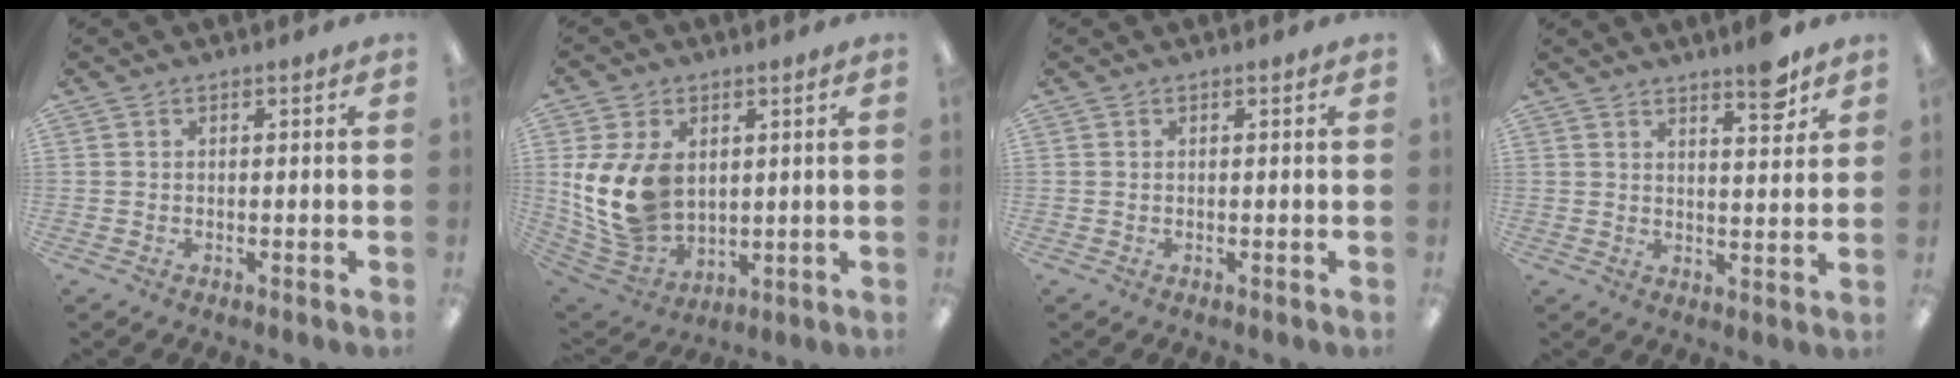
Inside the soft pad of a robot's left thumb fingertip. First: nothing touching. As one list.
[{"total": 15.1, "force": [3.1, 10.9, 10.0], "torque": [-0.238, -0.014, 0.061]}, {"total": 0.0}, {"total": 7.0, "force": [5.4, 1.7, 4.1], "torque": [-0.046, -0.038, 0.085]}]